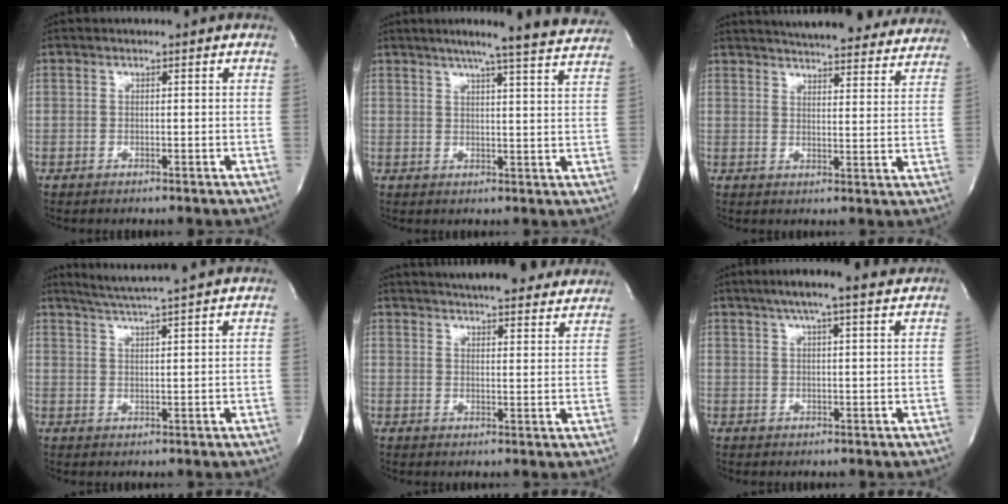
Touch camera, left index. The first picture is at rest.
{"total": 15.8, "force": [13.9, -0.7, 7.5], "torque": [-0.113, -0.029, 0.160]}
{"total": 26.6, "force": [24.3, 4.7, 9.6], "torque": [-0.154, -0.030, 0.295]}
{"total": 9.4, "force": [8.3, -1.1, 4.2], "torque": [-0.078, 0.014, 0.117]}
{"total": 23.6, "force": [21.3, 4.2, 9.4], "torque": [-0.150, -0.003, 0.265]}
{"total": 8.7, "force": [6.9, 0.2, 5.3], "torque": [-0.089, 0.018, 0.089]}